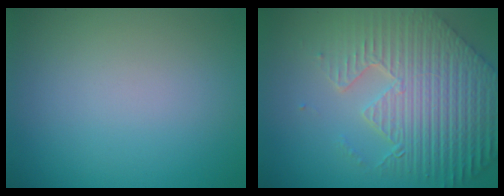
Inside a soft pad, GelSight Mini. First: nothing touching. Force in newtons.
{"total": 9.5, "press": 6.5, "slide": 6.8}